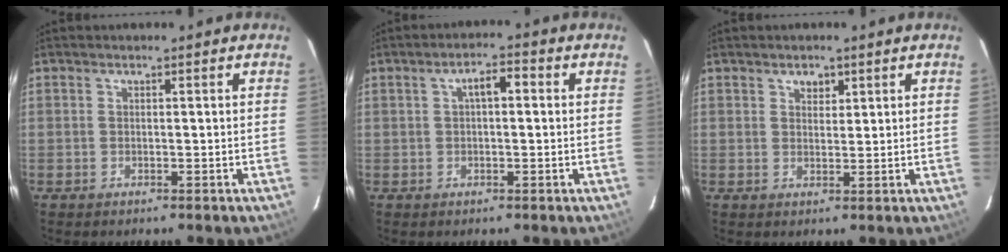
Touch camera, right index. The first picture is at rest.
{"total": 3.7, "force": [0.7, 1.4, 3.3], "torque": [-0.057, 0.015, 0.011]}
{"total": 2.1, "force": [1.3, 1.5, 0.9], "torque": [-0.010, 0.006, 0.023]}